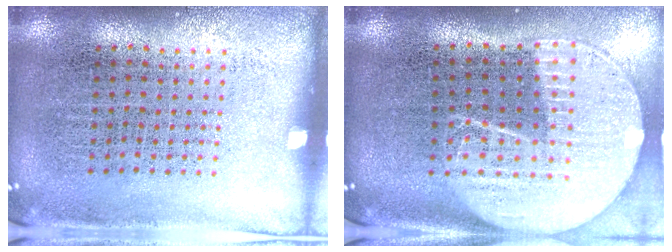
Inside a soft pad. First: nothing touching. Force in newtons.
{"total": 2.2, "press": 1.9, "slide": 1.2}